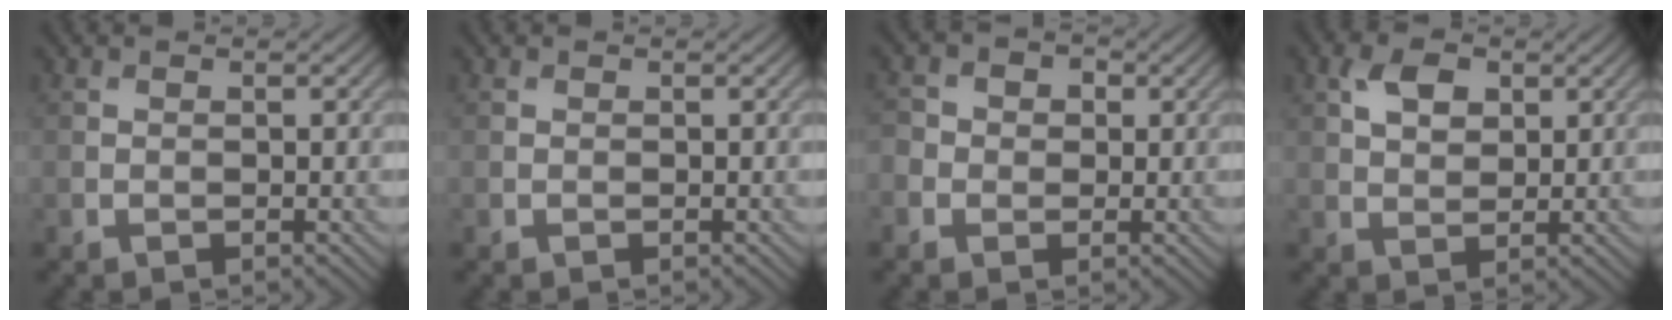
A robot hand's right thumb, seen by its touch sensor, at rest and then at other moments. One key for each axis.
{"total": 0.0}
{"total": 3.5, "fx": 0.0, "fy": 3.2, "fz": 1.5, "tx": -0.034, "ty": 0.008, "tz": -0.014}
{"total": 4.1, "fx": 1.8, "fy": 2.5, "fz": 2.7, "tx": -0.057, "ty": 0.007, "tz": 0.031}